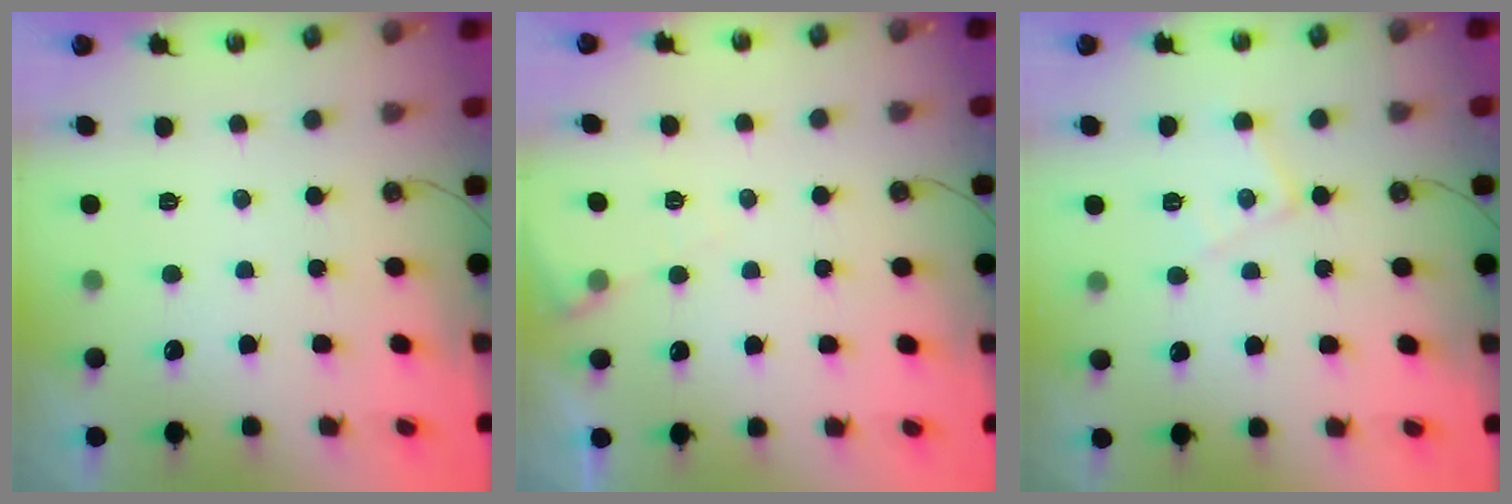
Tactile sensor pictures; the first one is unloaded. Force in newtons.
{"total": 5.0, "press": 5.0, "slide": 0.7}
{"total": 8.5, "press": 8.5, "slide": 0.6}